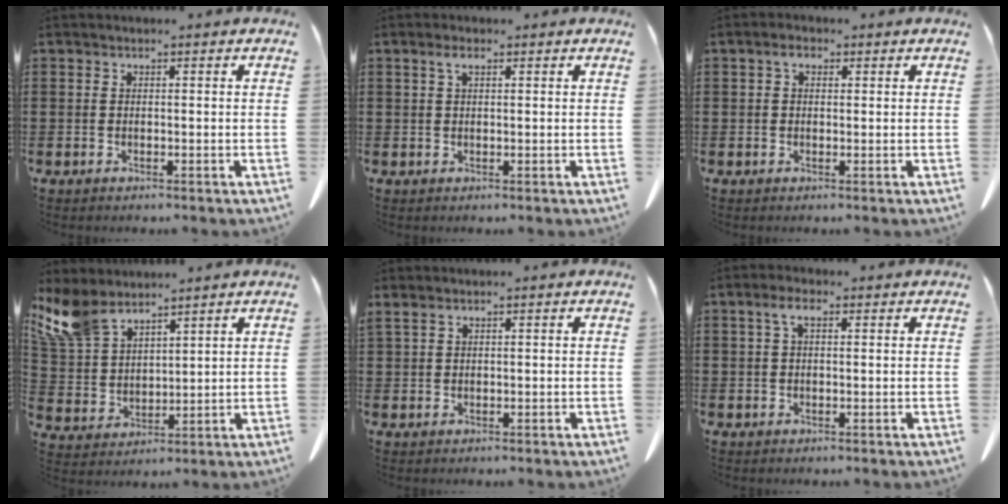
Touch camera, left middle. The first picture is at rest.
{"total": 1.9, "force": [0.8, 0.7, 1.6], "torque": [-0.035, 0.006, 0.013]}
{"total": 1.9, "force": [0.7, 1.2, 1.3], "torque": [-0.030, 0.008, 0.012]}
{"total": 8.0, "force": [6.3, 3.5, 3.5], "torque": [-0.103, -0.016, 0.120]}
{"total": 1.2, "force": [0.9, 0.2, 0.8], "torque": [-0.021, -0.003, 0.019]}
{"total": 3.1, "force": [1.1, 1.3, 2.6], "torque": [-0.057, 0.008, 0.018]}